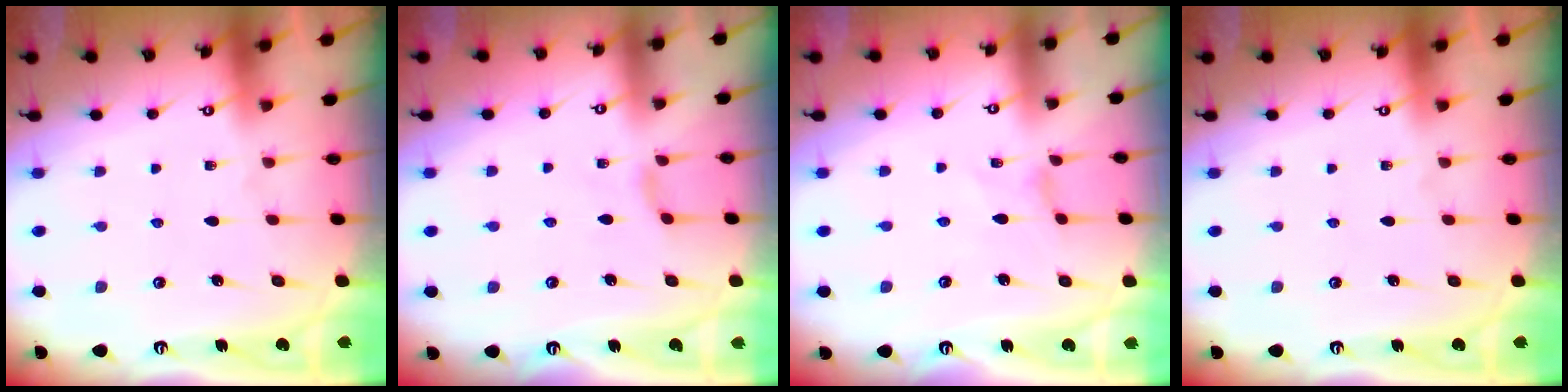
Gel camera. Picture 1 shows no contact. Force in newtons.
{"total": 2.1, "press": 2.1, "slide": 0.4}
{"total": 0.0}
{"total": 0.0}